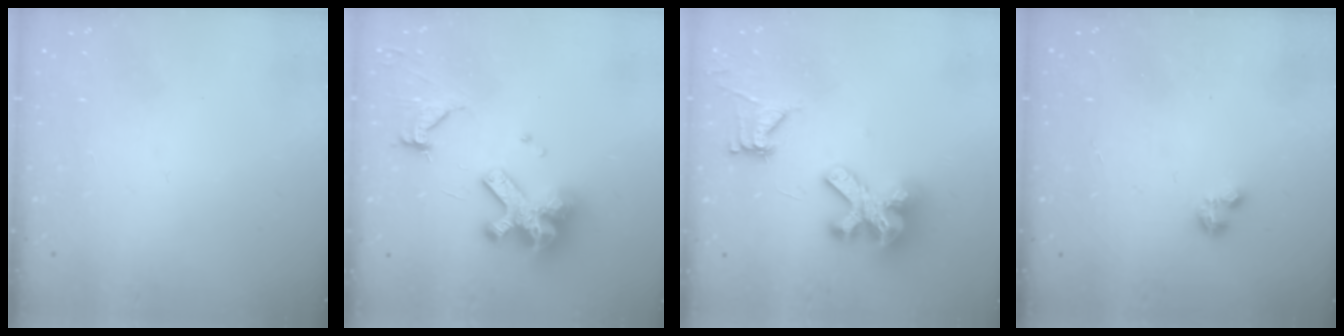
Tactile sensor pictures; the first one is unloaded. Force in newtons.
{"total": 14.1, "press": 14.0, "slide": 1.8}
{"total": 14.3, "press": 14.2, "slide": 1.7}
{"total": 0.7, "press": 0.6, "slide": 0.2}